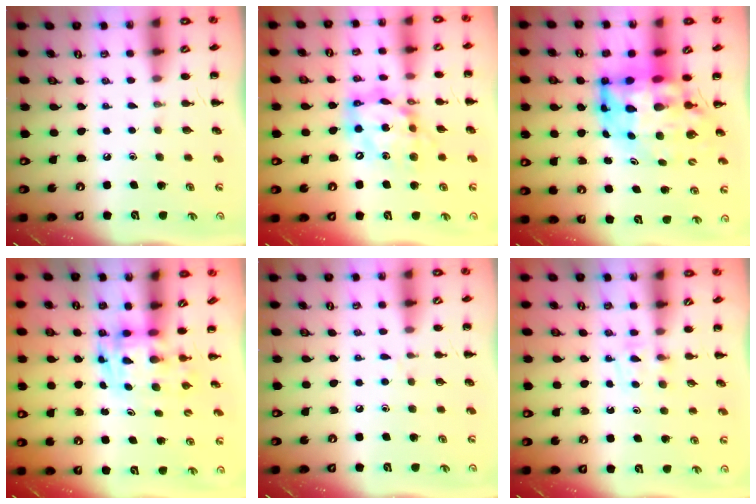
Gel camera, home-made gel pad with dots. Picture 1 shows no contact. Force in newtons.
{"total": 14.5, "press": 14.0, "slide": 3.6}
{"total": 11.8, "press": 11.3, "slide": 3.2}
{"total": 3.4, "press": 3.4, "slide": 0.6}
{"total": 3.5, "press": 3.2, "slide": 1.4}
{"total": 4.0, "press": 3.7, "slide": 1.5}